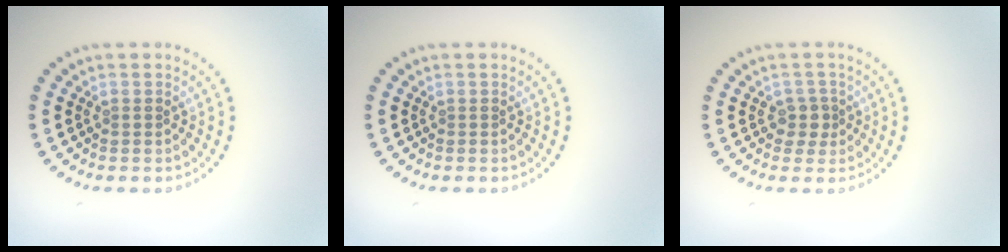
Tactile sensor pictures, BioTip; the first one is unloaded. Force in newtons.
{"total": 0.0}
{"total": 1.7, "press": 1.4, "slide": 1.0}